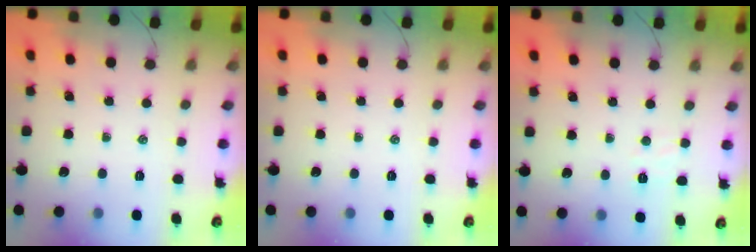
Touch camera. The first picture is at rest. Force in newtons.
{"total": 0.0}
{"total": 4.0, "press": 3.9, "slide": 0.9}